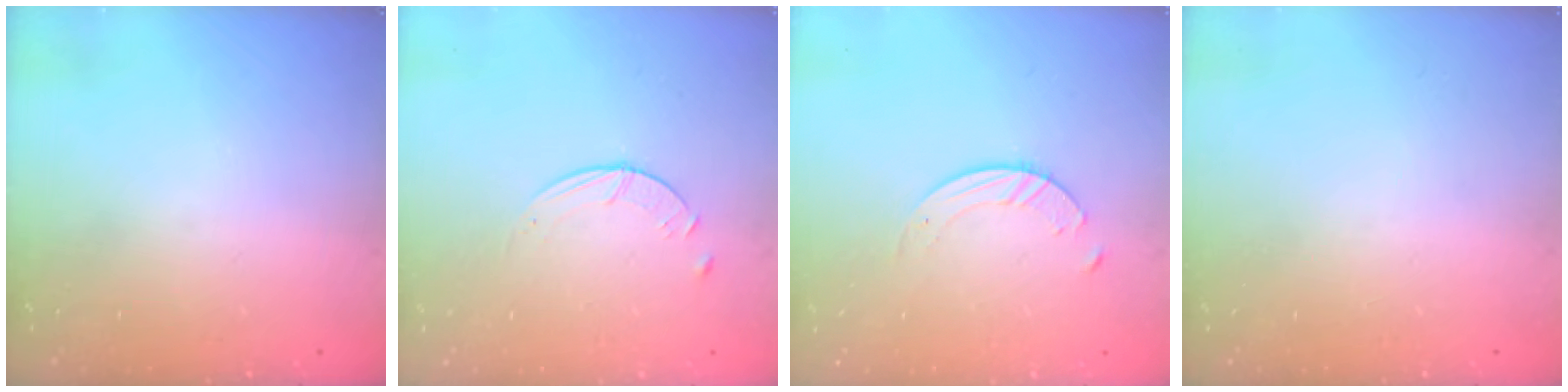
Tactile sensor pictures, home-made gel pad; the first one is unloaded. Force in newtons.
{"total": 2.6, "press": 2.5, "slide": 0.3}
{"total": 1.4, "press": 1.4, "slide": 0.2}
{"total": 0.0}